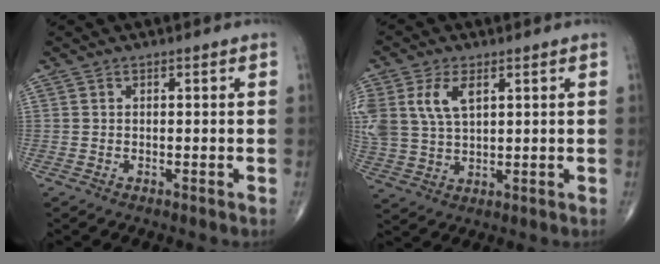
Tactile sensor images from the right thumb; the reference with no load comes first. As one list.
[{"total": 10.3, "force": [3.7, 5.9, 7.5], "torque": [-0.166, -0.002, 0.079]}]